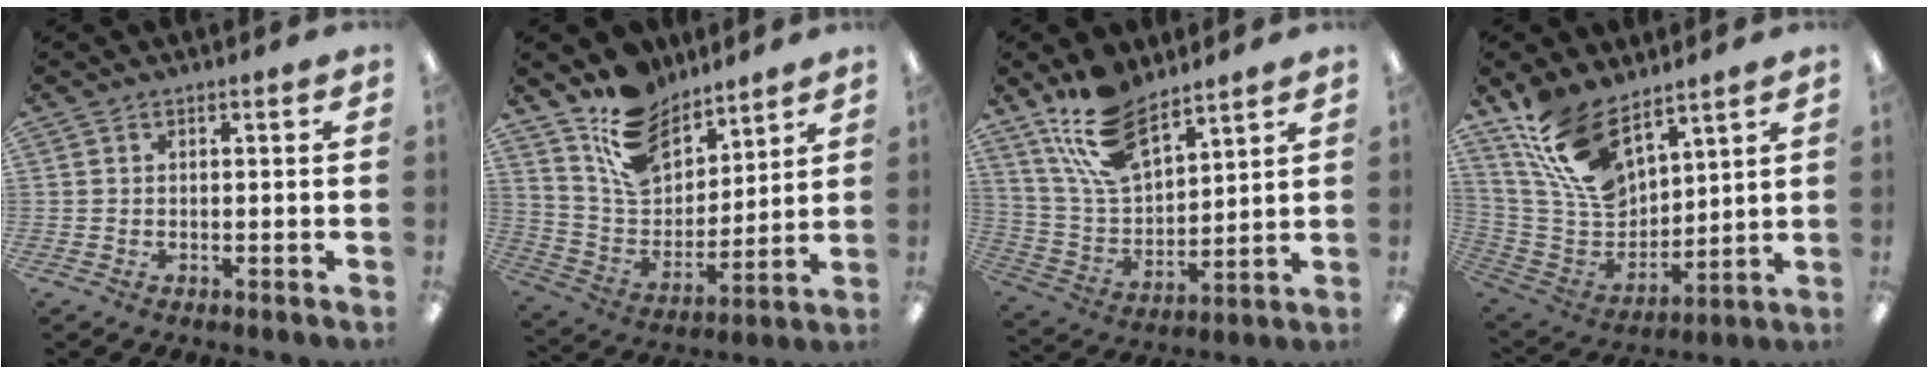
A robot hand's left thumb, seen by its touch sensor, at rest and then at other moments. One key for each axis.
{"total": 15.8, "fx": 11.4, "fy": 9.1, "fz": 6.0, "tx": -0.127, "ty": -0.067, "tz": 0.220}
{"total": 16.2, "fx": 11.5, "fy": 7.3, "fz": 8.8, "tx": -0.188, "ty": -0.046, "tz": 0.215}
{"total": 16.8, "fx": 11.3, "fy": 8.6, "fz": 9.0, "tx": -0.199, "ty": -0.048, "tz": 0.216}